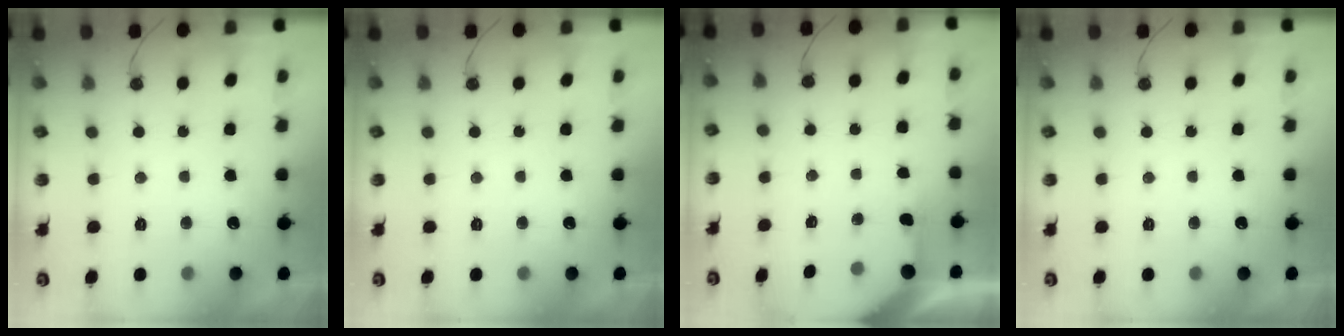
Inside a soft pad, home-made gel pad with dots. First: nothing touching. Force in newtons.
{"total": 0.0}
{"total": 2.6, "press": 2.6, "slide": 0.4}
{"total": 0.0}